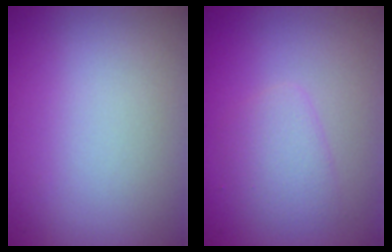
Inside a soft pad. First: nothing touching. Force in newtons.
{"total": 2.1, "press": 2.1, "slide": 0.1}